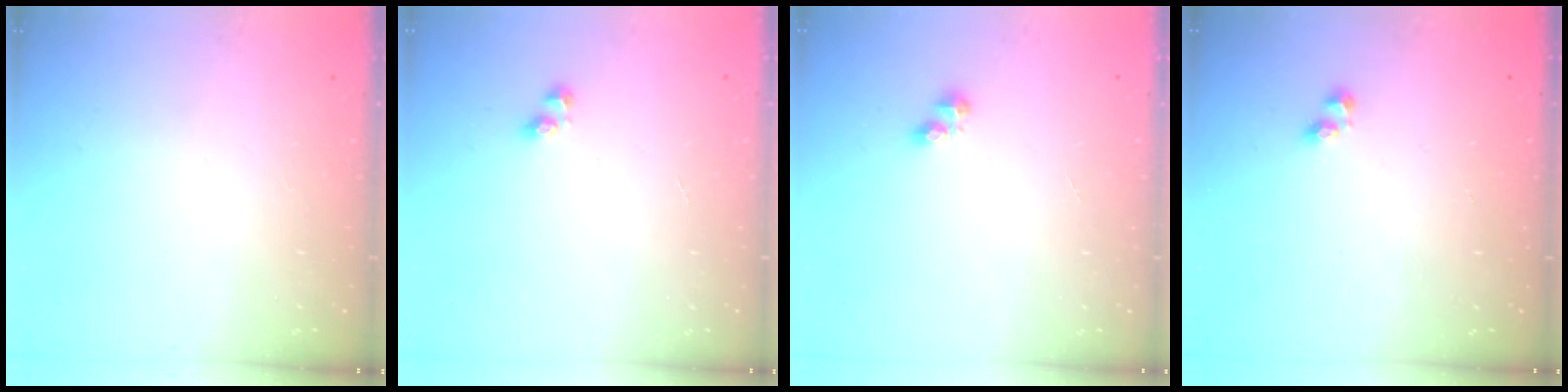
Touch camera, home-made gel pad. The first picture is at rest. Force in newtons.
{"total": 2.5, "press": 2.2, "slide": 1.3}
{"total": 3.6, "press": 3.5, "slide": 0.4}
{"total": 0.9, "press": 0.4, "slide": 0.8}